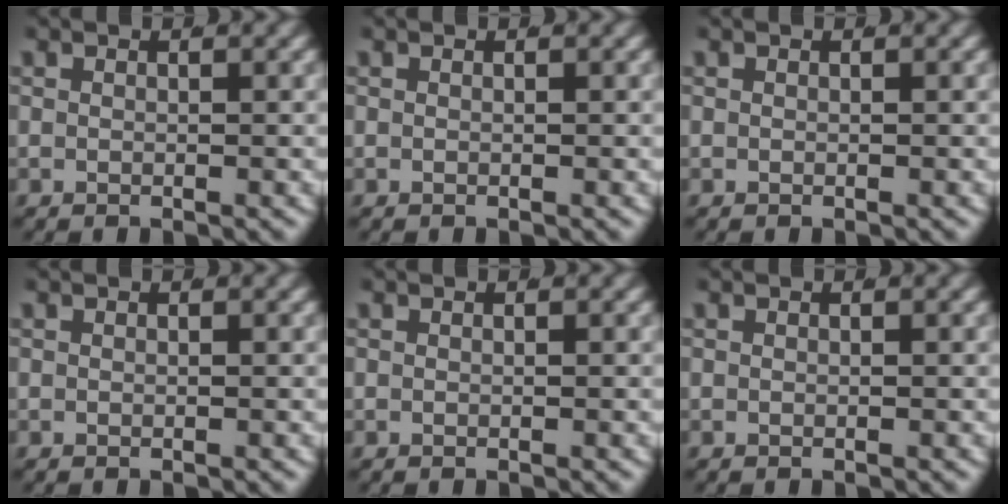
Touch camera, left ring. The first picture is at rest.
{"total": 0.0}
{"total": 0.0}
{"total": 0.0}
{"total": 0.0}
{"total": 0.0}